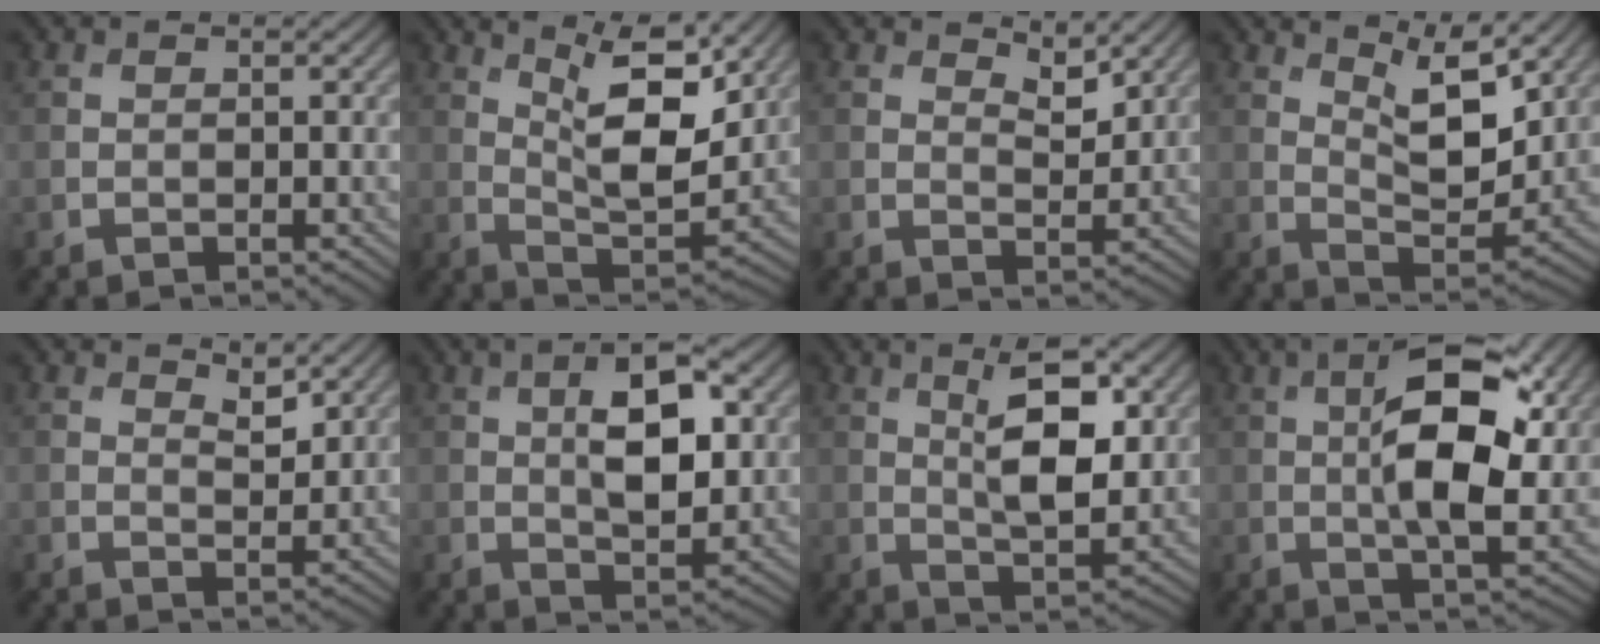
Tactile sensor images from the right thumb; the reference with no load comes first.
{"total": 10.2, "force": [5.5, 3.0, 8.1], "torque": [-0.145, -0.009, 0.096]}
{"total": 3.3, "force": [2.6, 1.1, 1.8], "torque": [-0.033, -0.009, 0.043]}
{"total": 8.7, "force": [5.1, 2.9, 6.3], "torque": [-0.109, -0.013, 0.087]}
{"total": 2.6, "force": [2.0, 0.8, 1.4], "torque": [-0.023, -0.007, 0.036]}
{"total": 8.6, "force": [1.9, 3.6, 7.6], "torque": [-0.129, 0.008, 0.027]}
{"total": 8.2, "force": [2.3, 2.9, 7.3], "torque": [-0.121, 0.002, 0.039]}
{"total": 11.4, "force": [2.0, 4.3, 10.4], "torque": [-0.175, -0.004, 0.031]}